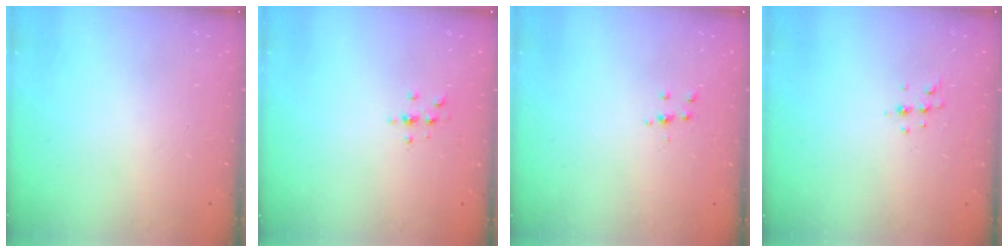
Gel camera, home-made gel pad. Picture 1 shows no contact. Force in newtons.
{"total": 2.2, "press": 2.1, "slide": 0.2}
{"total": 3.3, "press": 3.3, "slide": 0.4}
{"total": 4.8, "press": 4.7, "slide": 1.1}